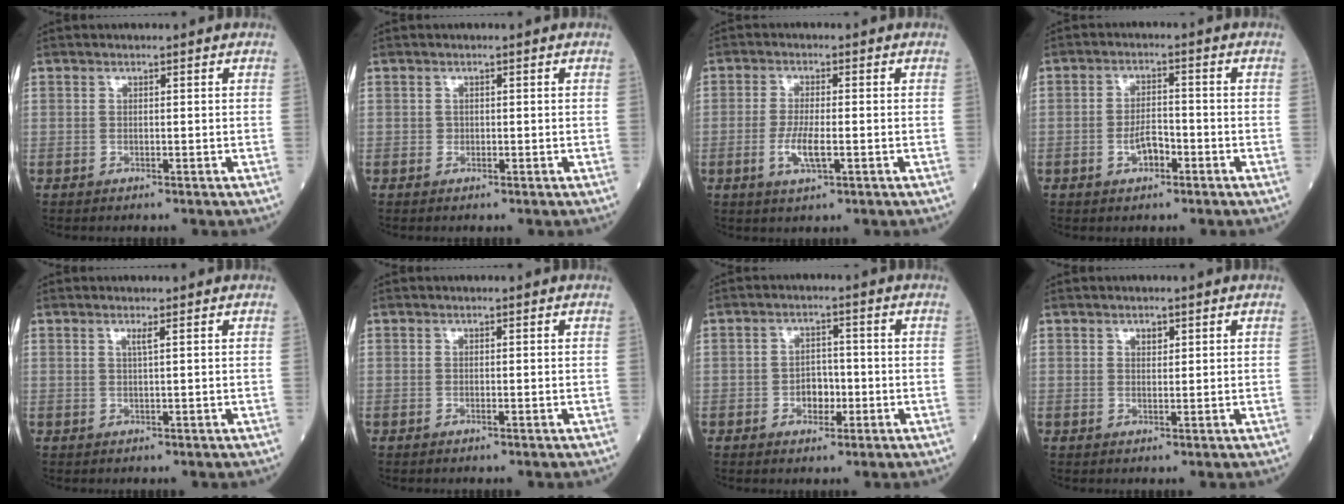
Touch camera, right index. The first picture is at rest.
{"total": 0.5, "force": [0.0, 0.5, 0.1], "torque": [0.002, 0.003, -0.002]}
{"total": 4.4, "force": [-1.2, 0.9, 4.2], "torque": [-0.090, -0.007, -0.021]}
{"total": 3.7, "force": [-1.6, 1.8, 2.9], "torque": [-0.053, 0.003, -0.029]}
{"total": 1.0, "force": [0.5, -0.3, 0.9], "torque": [-0.023, -0.004, 0.011]}
{"total": 0.0}
{"total": 3.6, "force": [-1.1, 2.4, 2.4], "torque": [-0.033, 0.006, -0.017]}
{"total": 1.3, "force": [0.8, 0.7, 0.8], "torque": [-0.010, -0.001, 0.012]}